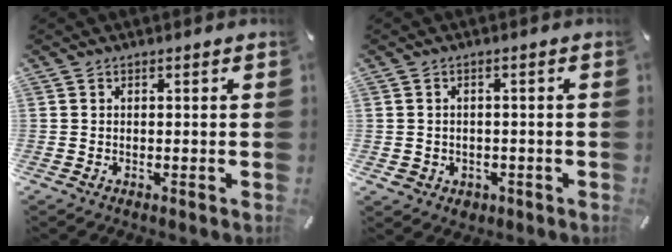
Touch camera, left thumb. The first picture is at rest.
{"total": 2.9, "force": [-0.6, 2.7, 0.7], "torque": [-0.015, 0.003, -0.012]}